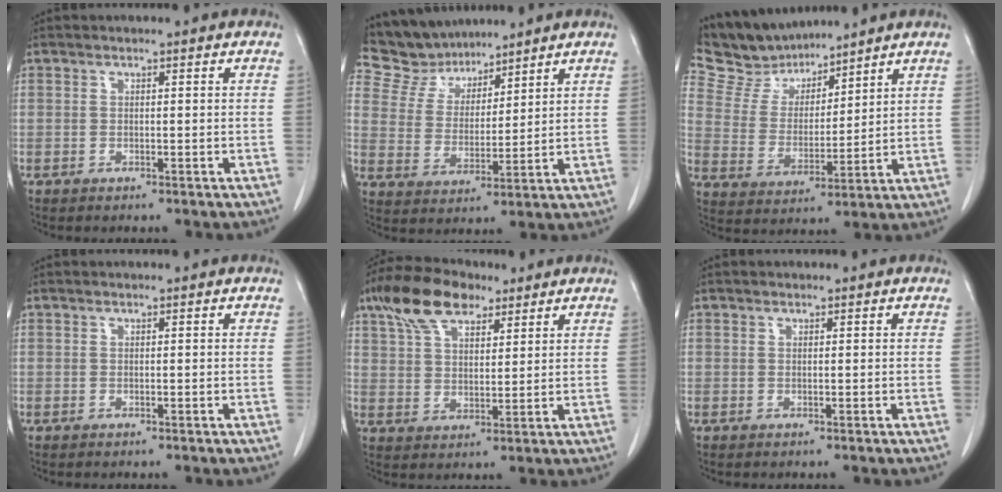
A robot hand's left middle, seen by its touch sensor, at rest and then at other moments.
{"total": 8.5, "force": [8.1, 2.6, 0.2], "torque": [-0.017, 0.017, 0.169]}
{"total": 10.3, "force": [9.8, 2.7, 1.9], "torque": [-0.054, 0.016, 0.200]}
{"total": 0.0}
{"total": 10.5, "force": [6.9, 4.7, 6.4], "torque": [-0.130, 0.026, 0.128]}
{"total": 0.0}